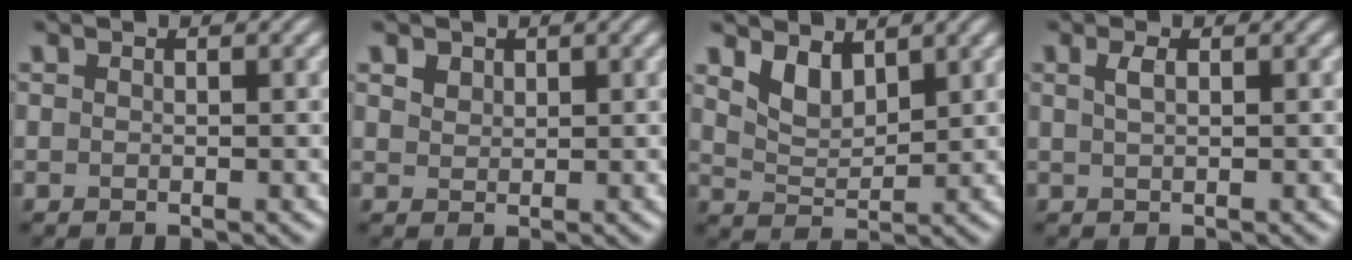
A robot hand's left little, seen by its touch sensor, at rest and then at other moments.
{"total": 1.6, "force": [1.1, 1.0, 0.5], "torque": [-0.013, 0.000, 0.023]}
{"total": 3.0, "force": [1.9, 1.4, 1.7], "torque": [-0.039, -0.009, 0.041]}
{"total": 1.2, "force": [0.5, 0.4, 1.0], "torque": [-0.021, 0.004, 0.009]}